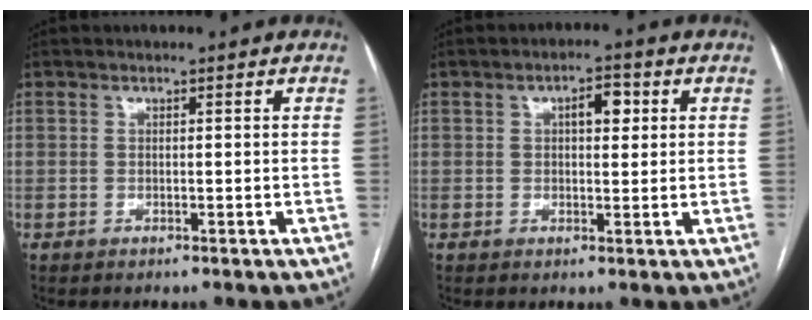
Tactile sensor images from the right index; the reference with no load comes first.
{"total": 3.9, "force": [1.2, 1.7, 3.3], "torque": [-0.052, 0.012, 0.016]}